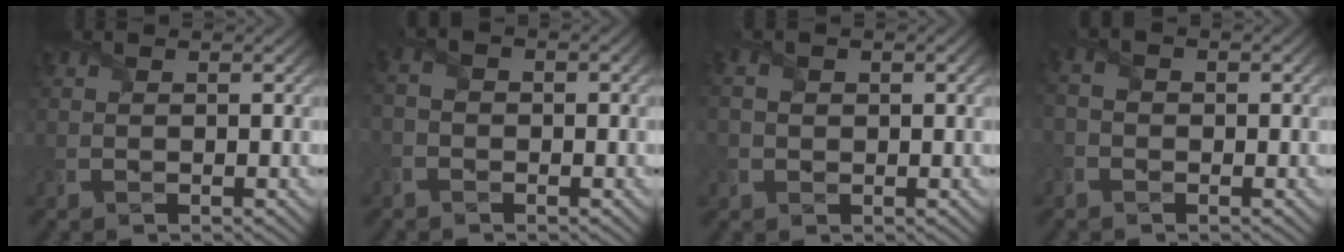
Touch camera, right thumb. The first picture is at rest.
{"total": 2.2, "force": [-1.0, 1.4, 1.4], "torque": [-0.031, 0.006, -0.021]}
{"total": 2.6, "force": [0.1, 1.8, 1.9], "torque": [-0.045, 0.001, 0.002]}
{"total": 1.9, "force": [-0.9, 1.3, 1.1], "torque": [-0.025, 0.005, -0.021]}